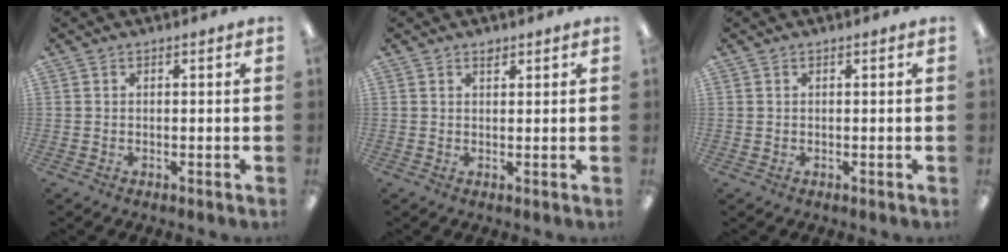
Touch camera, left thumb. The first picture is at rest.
{"total": 1.6, "force": [1.3, 0.8, 0.5], "torque": [0.005, -0.008, 0.022]}
{"total": 0.6, "force": [0.4, 0.3, 0.2], "torque": [-0.004, 0.003, 0.007]}